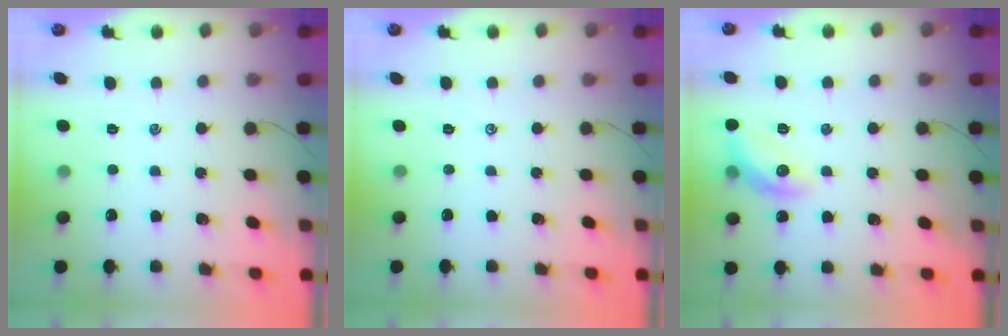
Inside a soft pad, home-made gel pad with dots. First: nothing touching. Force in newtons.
{"total": 0.0}
{"total": 11.1, "press": 11.1, "slide": 0.4}